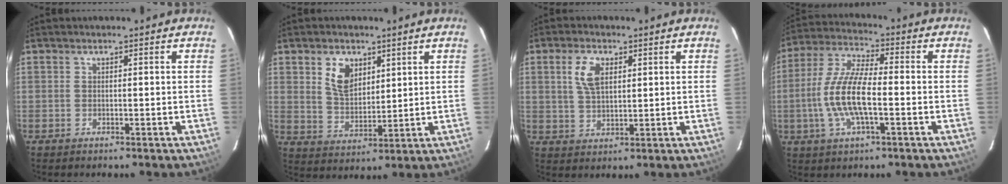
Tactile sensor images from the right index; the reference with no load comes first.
{"total": 7.4, "force": [3.5, 4.7, 4.6], "torque": [-0.083, 0.008, 0.072]}
{"total": 6.0, "force": [2.2, 3.3, 4.6], "torque": [-0.089, 0.009, 0.045]}
{"total": 12.3, "force": [-2.5, 3.7, 11.4], "torque": [-0.240, 0.000, -0.052]}